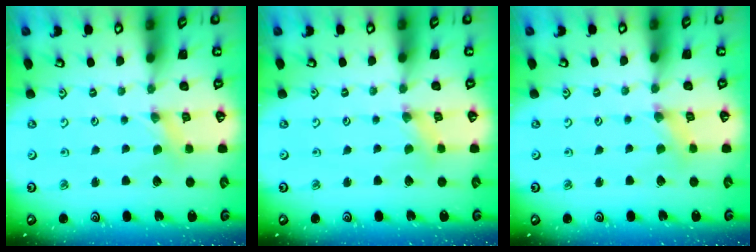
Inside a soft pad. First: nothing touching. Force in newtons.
{"total": 0.8, "press": 0.7, "slide": 0.3}
{"total": 1.5, "press": 1.5, "slide": 0.2}